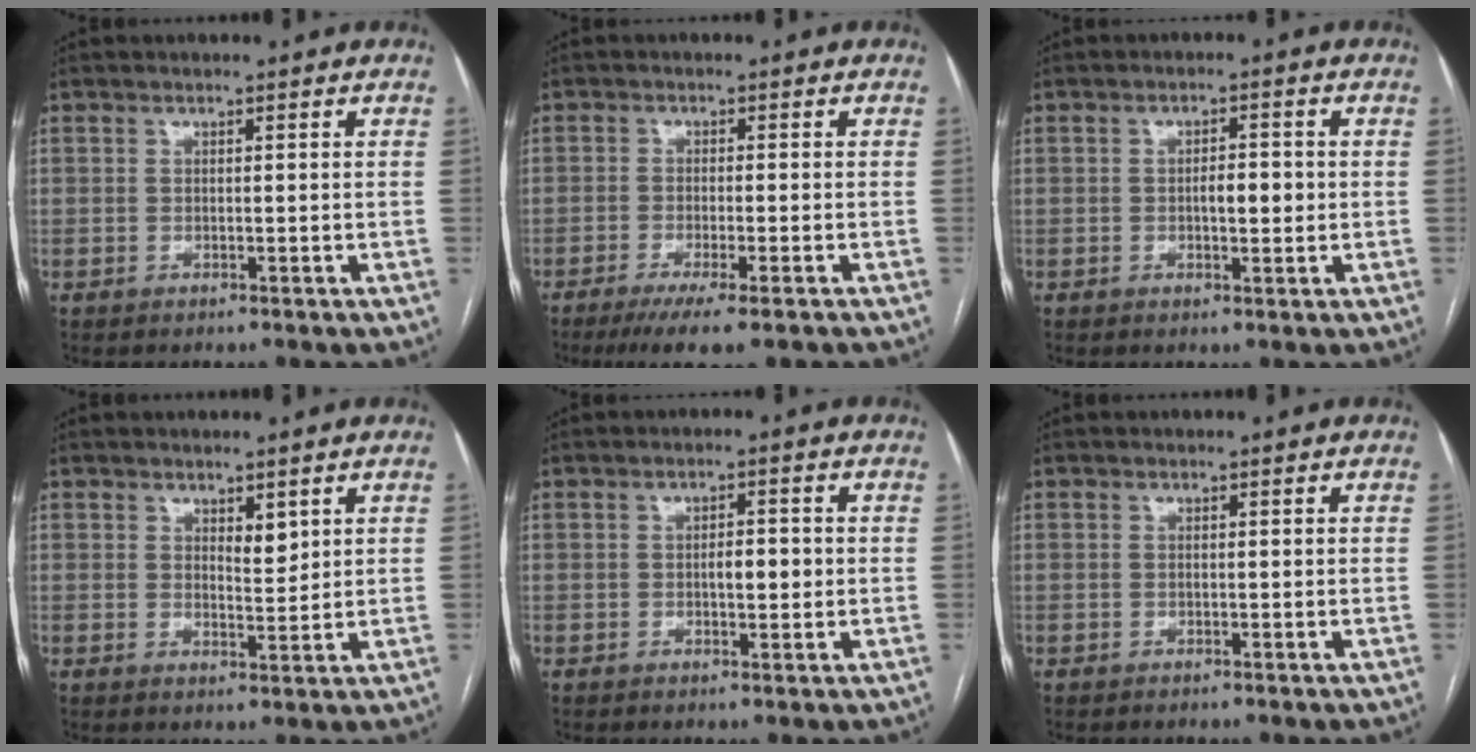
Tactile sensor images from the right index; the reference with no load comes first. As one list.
[{"total": 7.7, "force": [-5.5, 0.6, 5.4], "torque": [-0.080, -0.018, -0.083]}, {"total": 3.3, "force": [-0.3, 1.2, 3.1], "torque": [-0.048, 0.003, -0.002]}, {"total": 2.6, "force": [1.4, 0.9, 1.9], "torque": [-0.032, -0.007, 0.029]}, {"total": 3.1, "force": [-0.2, 1.1, 2.9], "torque": [-0.044, 0.003, -0.002]}, {"total": 0.0}]